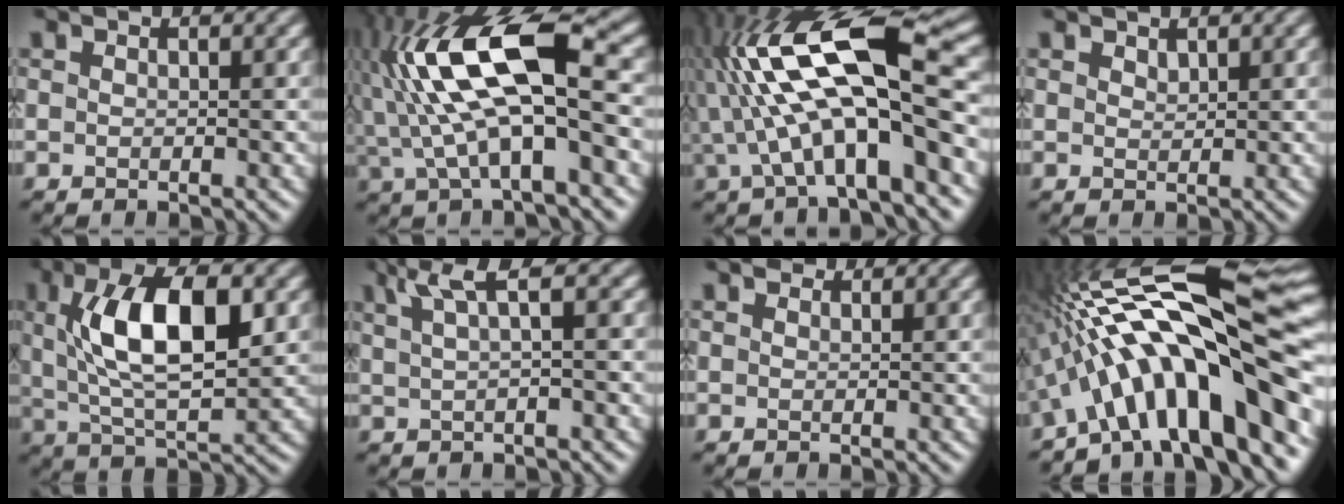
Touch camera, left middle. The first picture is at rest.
{"total": 12.4, "force": [1.1, 4.8, 11.3], "torque": [-0.213, 0.023, 0.012]}
{"total": 13.2, "force": [0.5, 4.4, 12.4], "torque": [-0.211, 0.027, 0.000]}
{"total": 0.8, "force": [0.7, 0.3, 0.1], "torque": [-0.005, -0.001, 0.013]}
{"total": 9.8, "force": [2.5, 3.8, 8.7], "torque": [-0.150, 0.011, 0.039]}
{"total": 3.1, "force": [1.8, 0.5, 2.6], "torque": [-0.043, 0.013, 0.034]}
{"total": 0.9, "force": [0.8, 0.5, 0.1], "torque": [0.001, 0.001, 0.006]}
{"total": 15.5, "force": [-3.5, 4.1, 14.6], "torque": [-0.204, 0.041, -0.062]}